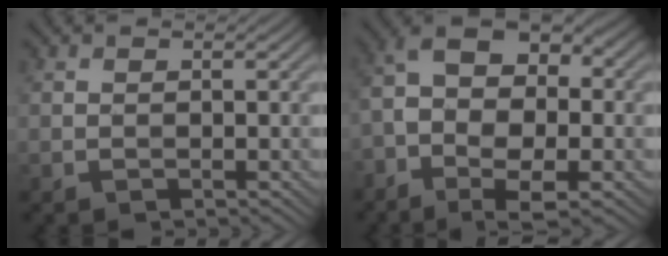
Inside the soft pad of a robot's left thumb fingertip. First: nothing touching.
{"total": 12.6, "force": [-3.4, 6.9, 10.0], "torque": [-0.193, 0.001, -0.059]}